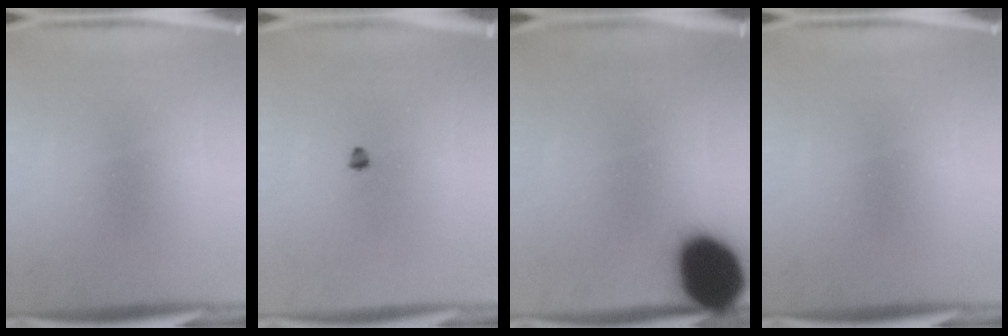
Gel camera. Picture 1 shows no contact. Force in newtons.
{"total": 1.1}
{"total": 21.3}
{"total": 0.0}